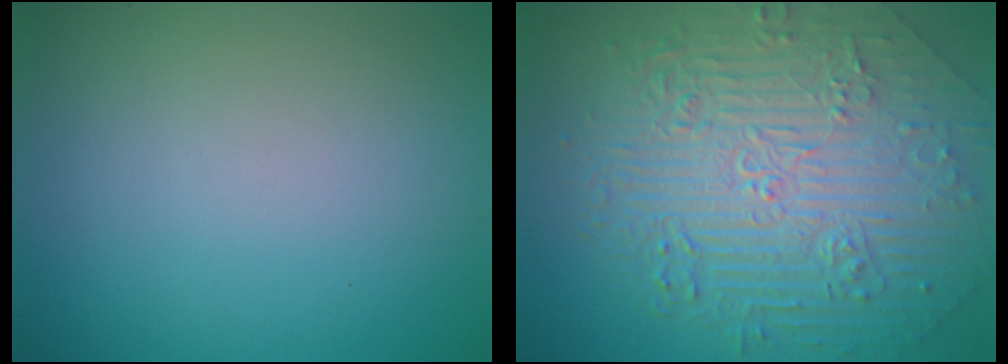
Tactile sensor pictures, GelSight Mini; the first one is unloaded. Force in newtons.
{"total": 10.6, "press": 7.1, "slide": 7.8}